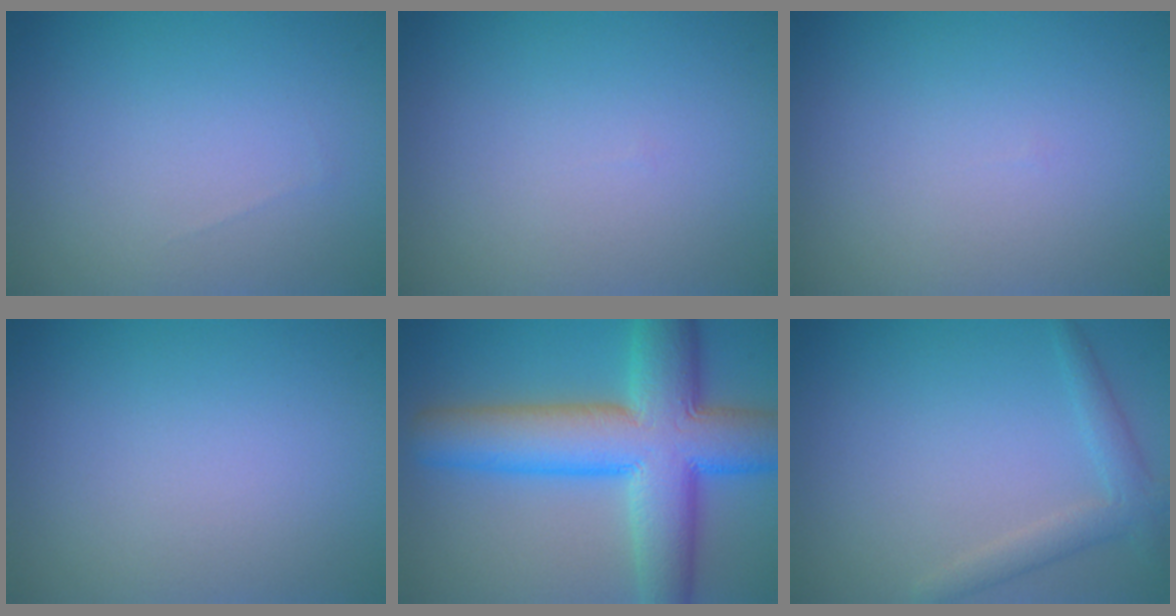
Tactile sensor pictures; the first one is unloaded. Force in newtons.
{"total": 0.0}
{"total": 0.0}
{"total": 0.0}
{"total": 12.2, "press": 12.2, "slide": 0.4}
{"total": 2.5, "press": 2.5, "slide": 0.2}